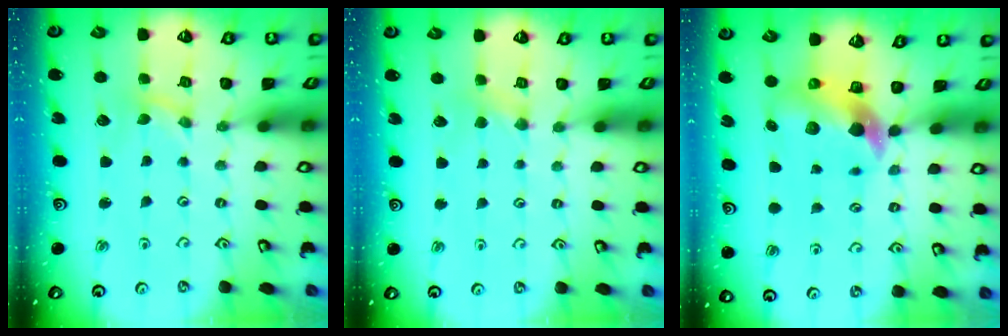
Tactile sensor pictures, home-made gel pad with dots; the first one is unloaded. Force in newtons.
{"total": 2.8, "press": 2.7, "slide": 0.5}
{"total": 7.6, "press": 7.6, "slide": 1.1}